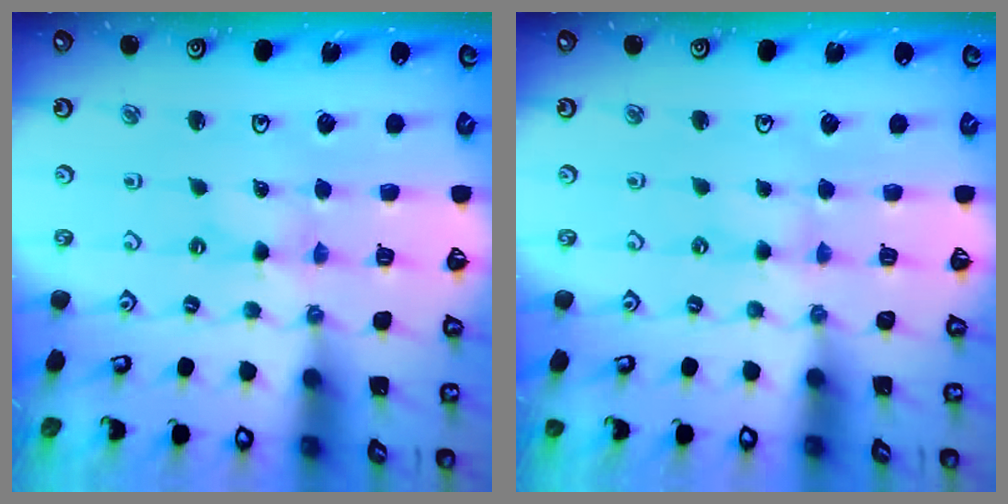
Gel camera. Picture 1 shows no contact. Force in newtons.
{"total": 1.6, "press": 1.5, "slide": 0.4}